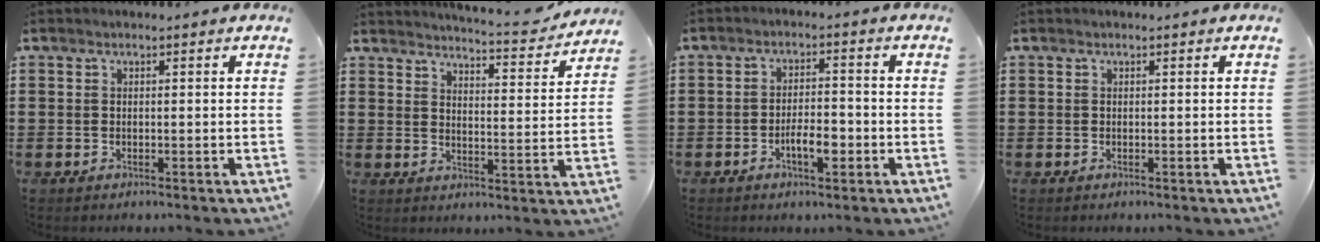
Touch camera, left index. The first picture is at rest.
{"total": 4.5, "force": [4.4, -0.3, 1.0], "torque": [-0.025, -0.040, 0.068]}
{"total": 4.3, "force": [-1.8, 1.7, 3.6], "torque": [-0.061, 0.008, -0.031]}
{"total": 0.0}